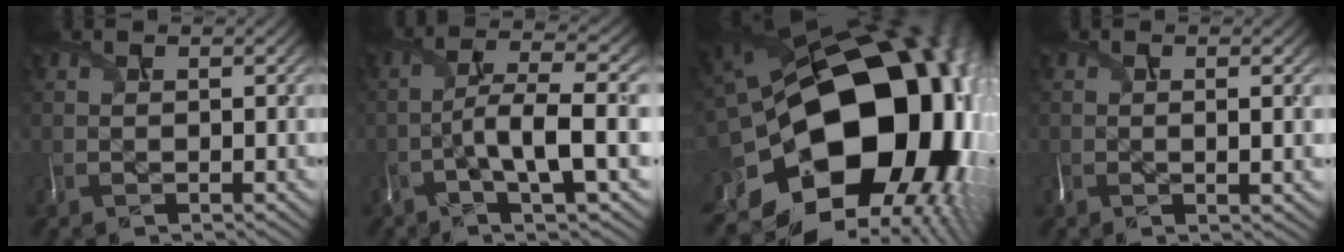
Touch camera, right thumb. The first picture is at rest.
{"total": 8.3, "force": [-2.1, 1.9, 7.8], "torque": [-0.143, 0.010, -0.027]}
{"total": 20.9, "force": [-3.3, 15.1, 14.1], "torque": [-0.257, -0.058, -0.030]}
{"total": 3.0, "force": [-0.1, 0.9, 2.9], "torque": [-0.041, 0.008, 0.007]}